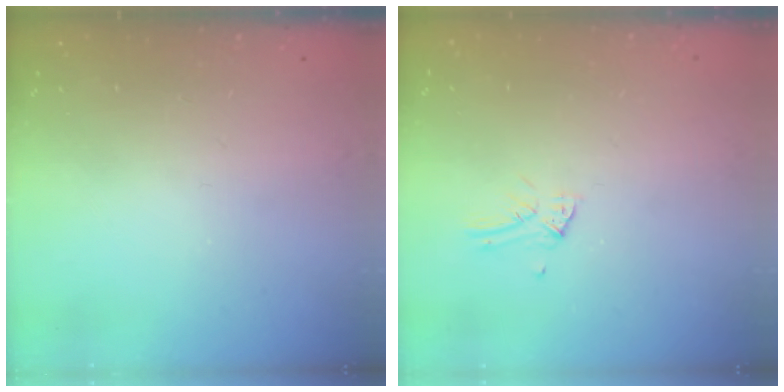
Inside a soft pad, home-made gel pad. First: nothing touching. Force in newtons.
{"total": 2.1, "press": 2.1, "slide": 0.1}